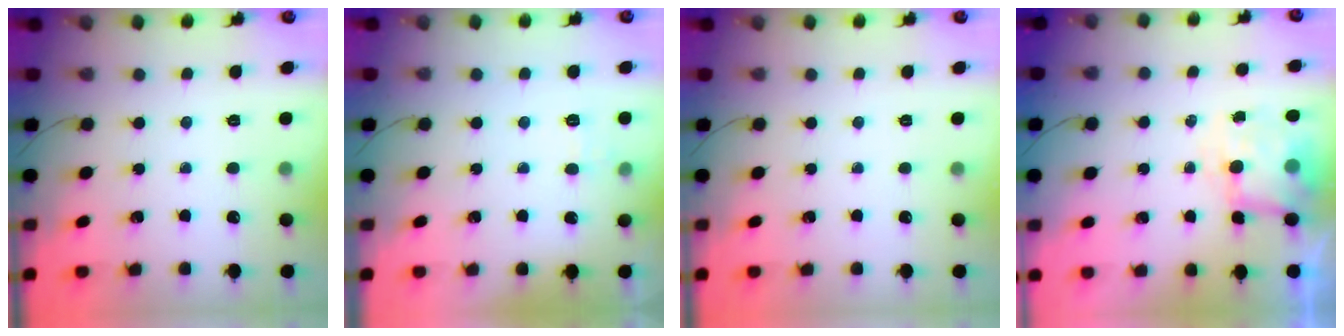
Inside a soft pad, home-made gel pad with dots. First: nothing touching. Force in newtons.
{"total": 3.3, "press": 3.0, "slide": 1.4}
{"total": 0.0}
{"total": 5.4, "press": 5.4, "slide": 0.5}